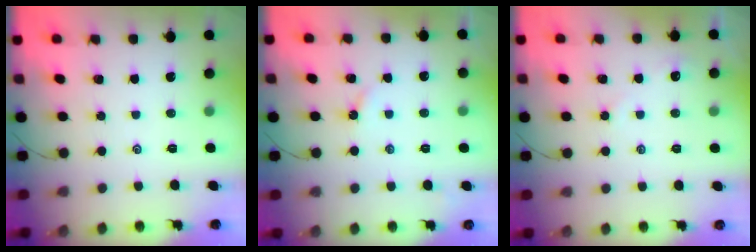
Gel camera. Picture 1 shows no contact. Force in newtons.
{"total": 2.0, "press": 2.0, "slide": 0.3}
{"total": 2.4, "press": 2.4, "slide": 0.4}